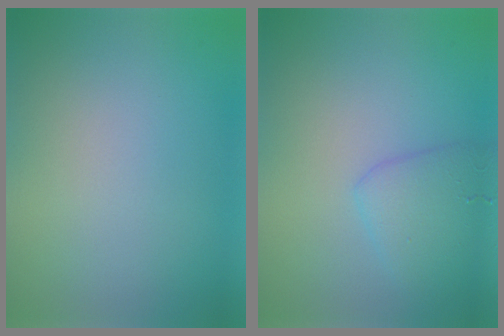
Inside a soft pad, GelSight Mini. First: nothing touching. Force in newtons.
{"total": 2.6, "press": 2.6, "slide": 0.2}